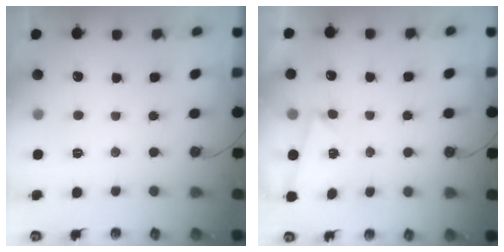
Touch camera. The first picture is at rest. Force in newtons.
{"total": 2.6, "press": 1.6, "slide": 2.0}